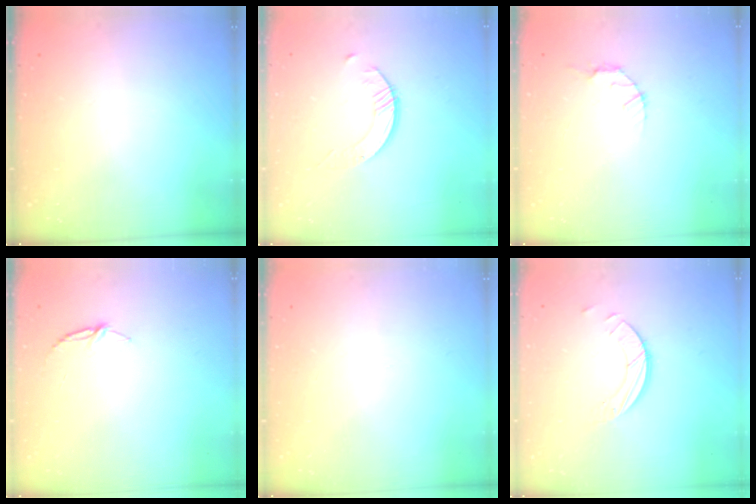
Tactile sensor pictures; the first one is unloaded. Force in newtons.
{"total": 2.4, "press": 2.4, "slide": 0.3}
{"total": 2.8, "press": 2.8, "slide": 0.4}
{"total": 4.8, "press": 4.8, "slide": 0.5}
{"total": 0.0}
{"total": 3.9, "press": 3.9, "slide": 0.1}